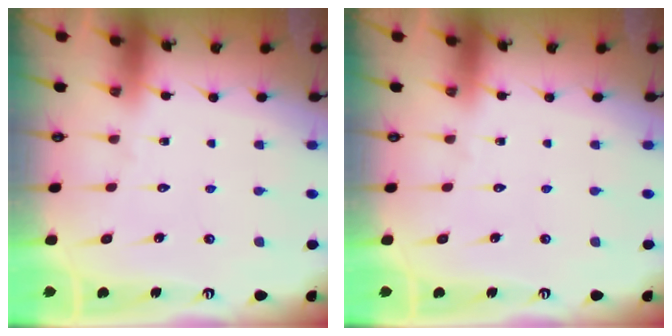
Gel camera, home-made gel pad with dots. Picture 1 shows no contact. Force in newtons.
{"total": 0.0}